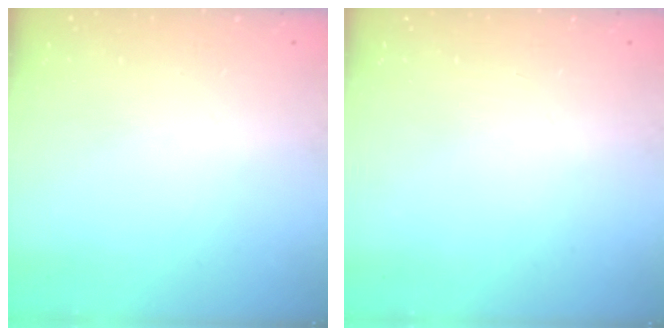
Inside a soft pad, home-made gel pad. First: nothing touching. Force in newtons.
{"total": 0.0}